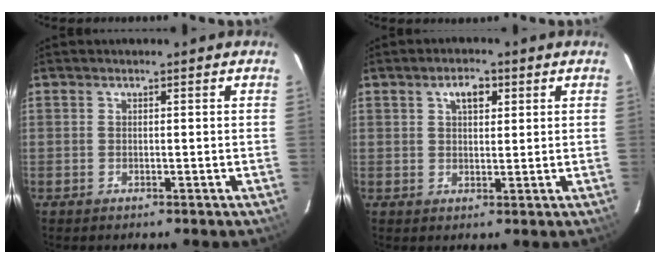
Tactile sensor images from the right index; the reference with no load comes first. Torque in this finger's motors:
{"motor_torque": [0.23, 0.05, 0.12, 0.05]}